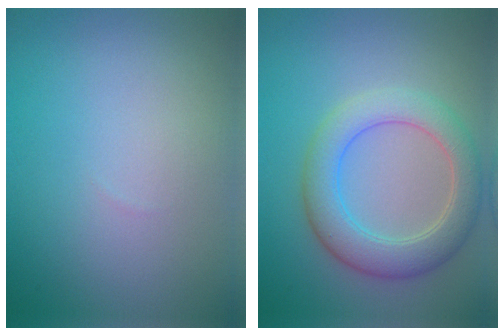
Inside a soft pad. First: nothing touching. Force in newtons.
{"total": 5.2, "press": 5.2, "slide": 0.1}